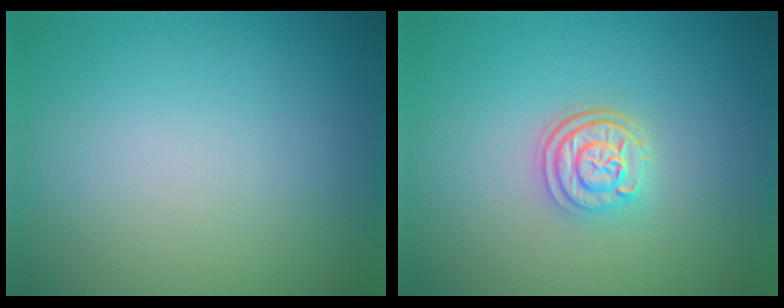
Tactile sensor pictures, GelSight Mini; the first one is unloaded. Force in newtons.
{"total": 3.0, "press": 2.4, "slide": 1.8}